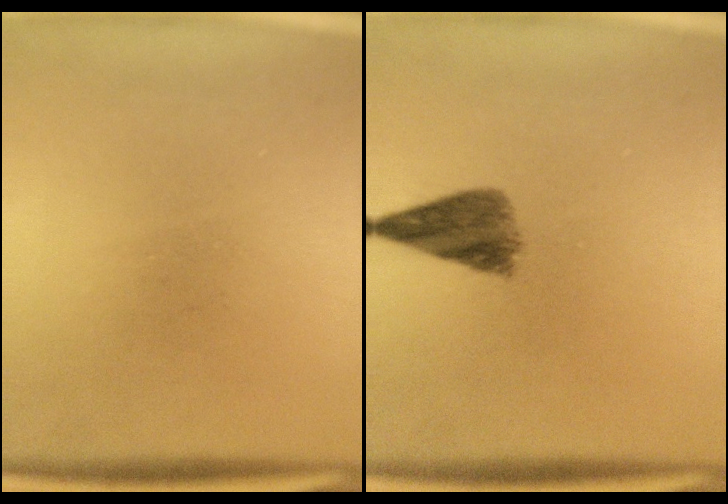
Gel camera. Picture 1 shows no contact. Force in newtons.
{"total": 5.3}